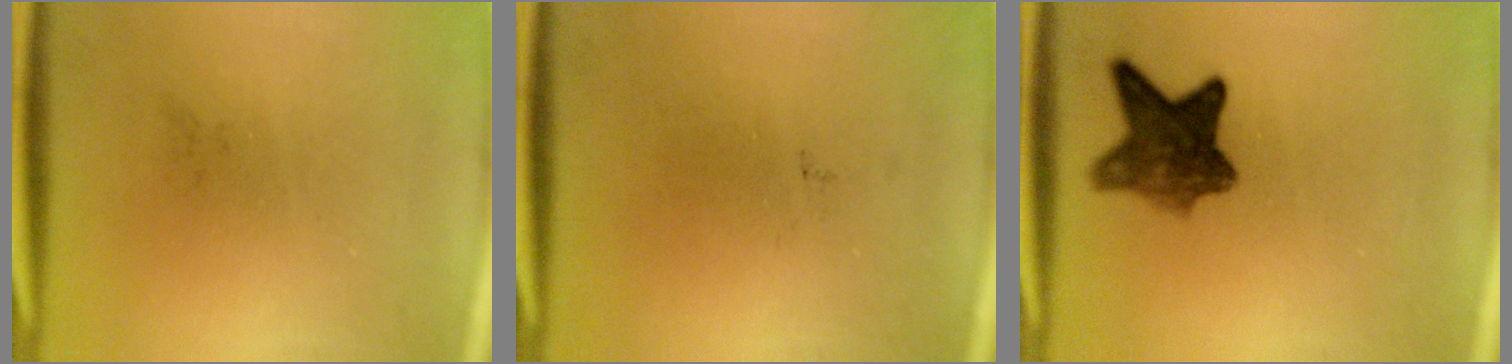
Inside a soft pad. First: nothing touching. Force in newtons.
{"total": 0.0}
{"total": 7.6}